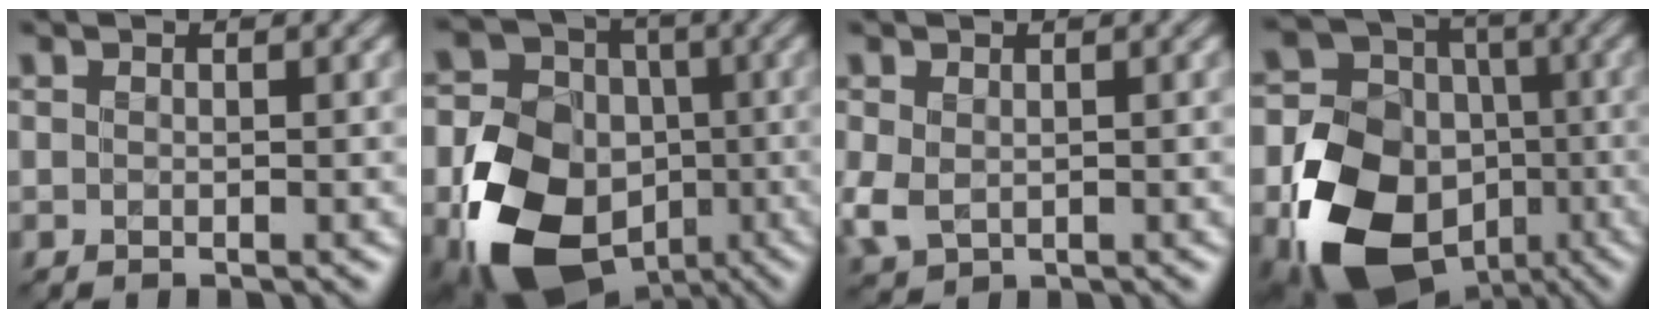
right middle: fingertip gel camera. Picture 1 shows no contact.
{"total": 14.9, "force": [-5.6, 11.3, 7.9], "torque": [-0.161, -0.022, -0.103]}
{"total": 2.5, "force": [-0.2, 1.9, 1.6], "torque": [-0.052, -0.009, -0.002]}
{"total": 16.4, "force": [-6.3, 13.0, 7.8], "torque": [-0.161, -0.032, -0.112]}